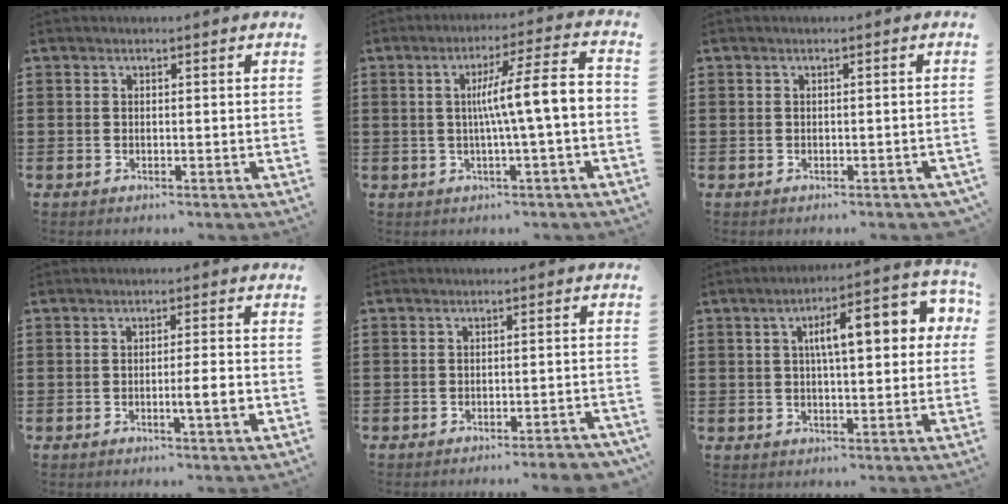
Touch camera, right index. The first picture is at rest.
{"total": 8.8, "force": [-0.4, 0.2, 8.8], "torque": [-0.152, -0.004, -0.016]}
{"total": 0.5, "force": [-0.4, 0.3, 0.1], "torque": [-0.004, -0.002, -0.009]}
{"total": 4.2, "force": [-1.3, 0.1, 4.0], "torque": [-0.065, -0.010, -0.021]}
{"total": 2.6, "force": [-2.4, -0.2, 1.0], "torque": [-0.018, -0.004, -0.048]}
{"total": 9.1, "force": [2.3, 2.8, 8.3], "torque": [-0.132, -0.002, 0.028]}